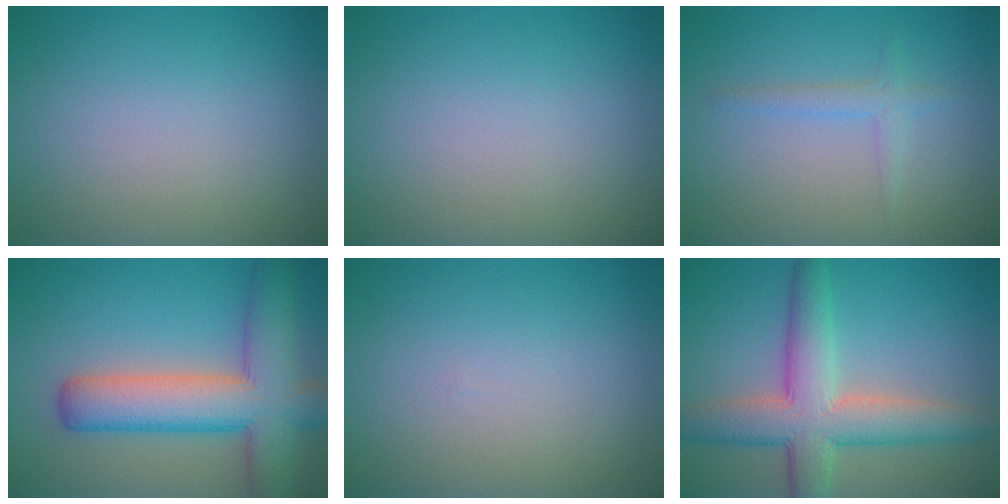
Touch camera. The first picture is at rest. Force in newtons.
{"total": 0.0}
{"total": 1.5, "press": 1.5, "slide": 0.0}
{"total": 9.2, "press": 9.2, "slide": 0.5}
{"total": 0.0}
{"total": 7.2, "press": 7.2, "slide": 0.1}